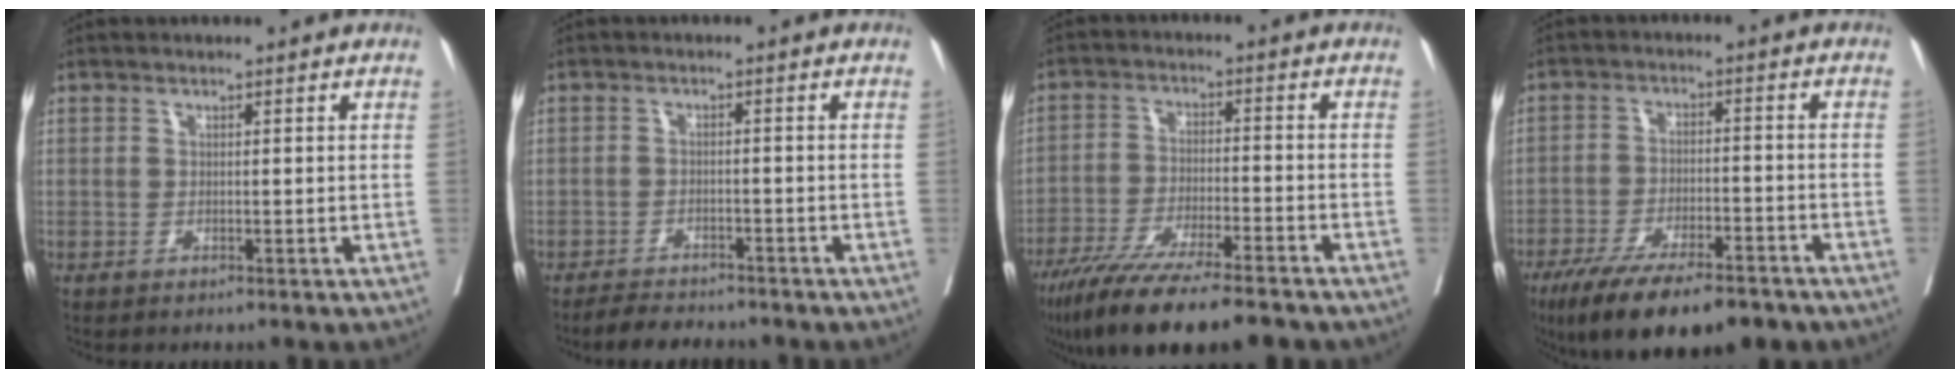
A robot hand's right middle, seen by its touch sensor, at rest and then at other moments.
{"total": 4.9, "force": [-4.6, 1.2, 1.4], "torque": [-0.023, -0.011, -0.074]}
{"total": 16.6, "force": [-13.2, 2.3, 9.8], "torque": [-0.161, -0.039, -0.215]}
{"total": 15.4, "force": [-11.5, 4.1, 9.3], "torque": [-0.143, -0.016, -0.182]}